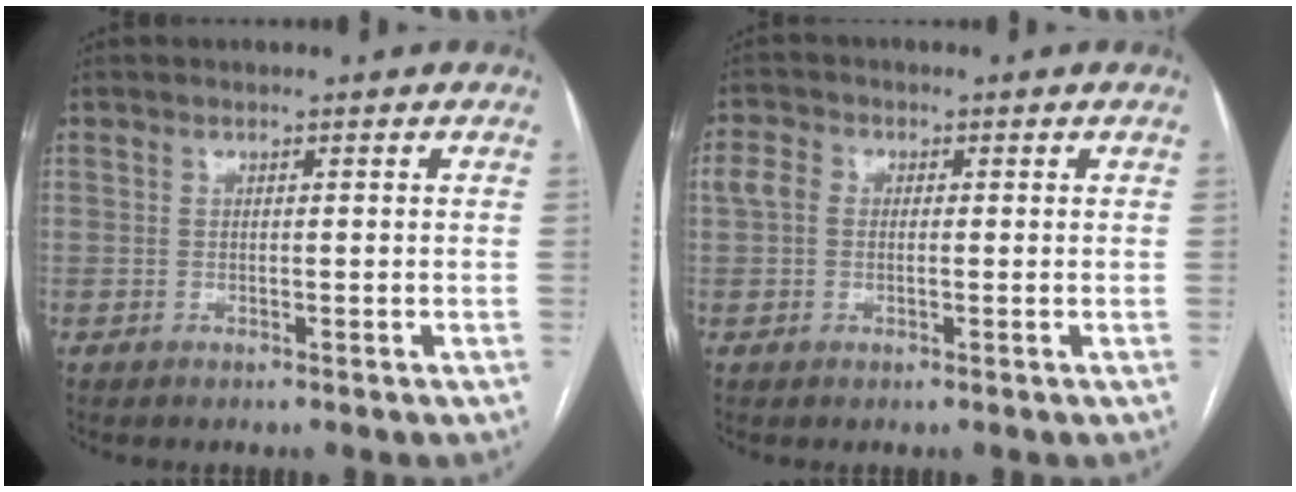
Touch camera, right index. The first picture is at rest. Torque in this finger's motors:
{"motor_torque": [0.54, 0.26, 0.15, 0.06]}